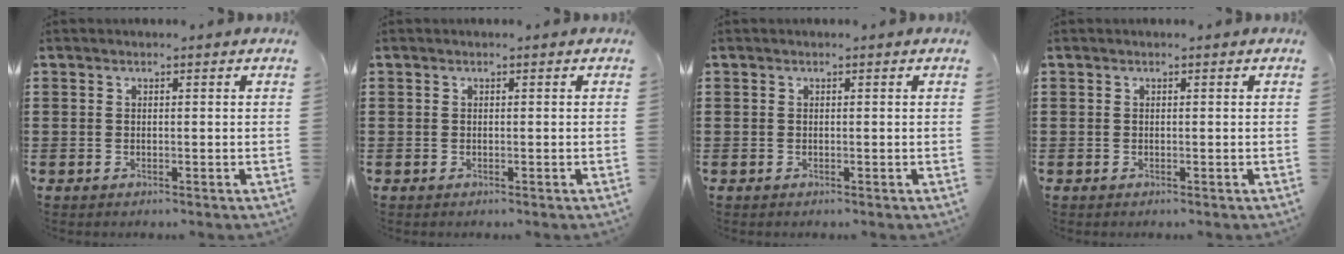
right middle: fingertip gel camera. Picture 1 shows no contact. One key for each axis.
{"total": 0.0}
{"total": 0.0}
{"total": 0.0}